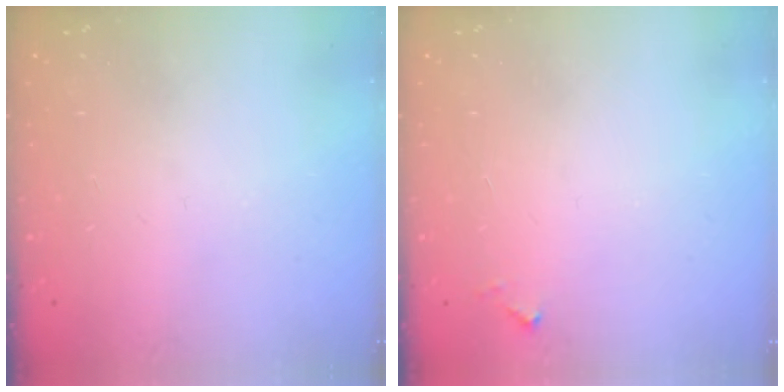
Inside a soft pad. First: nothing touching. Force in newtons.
{"total": 4.2, "press": 4.2, "slide": 0.1}